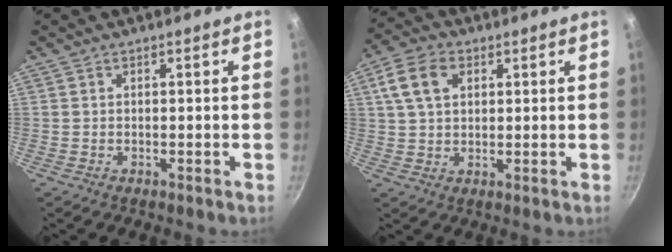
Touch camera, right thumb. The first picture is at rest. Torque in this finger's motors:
{"motor_torque": [-1.09, 1.16, 0.83, -0.01, 0.32]}